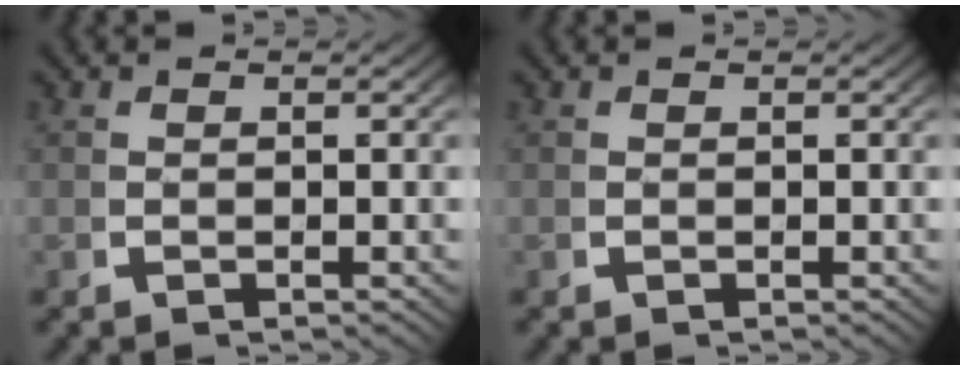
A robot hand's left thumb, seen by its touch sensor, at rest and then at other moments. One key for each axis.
{"total": 0.0}